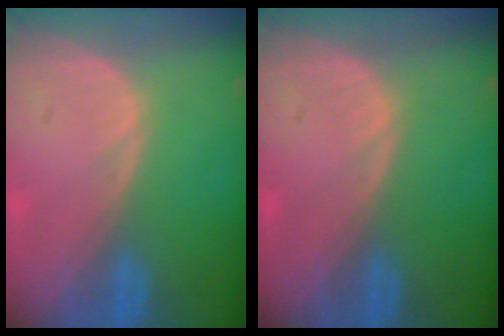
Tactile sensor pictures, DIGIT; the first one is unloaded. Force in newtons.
{"total": 0.0}